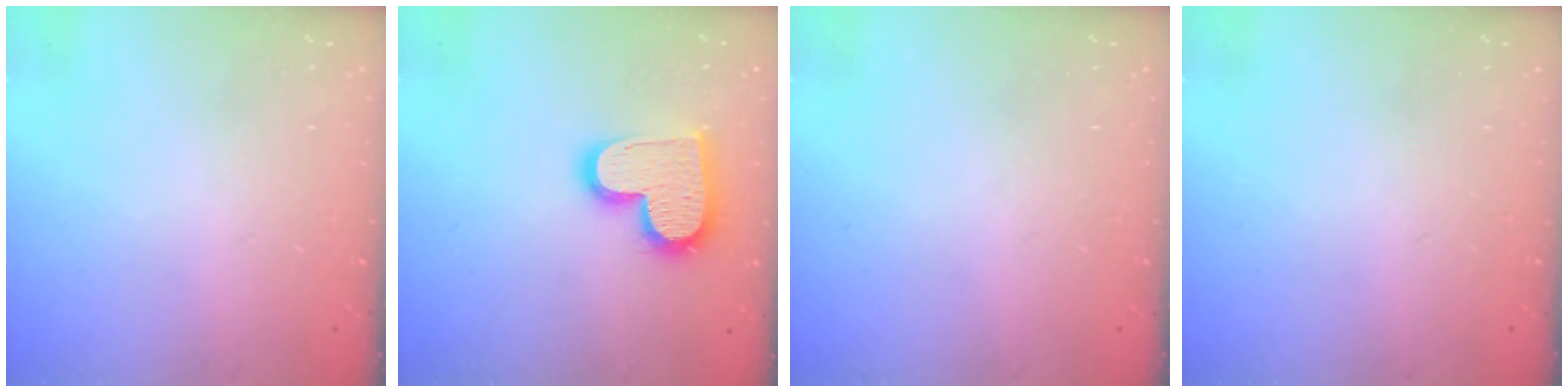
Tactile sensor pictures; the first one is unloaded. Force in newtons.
{"total": 16.0, "press": 16.0, "slide": 1.0}
{"total": 0.0}
{"total": 0.0}